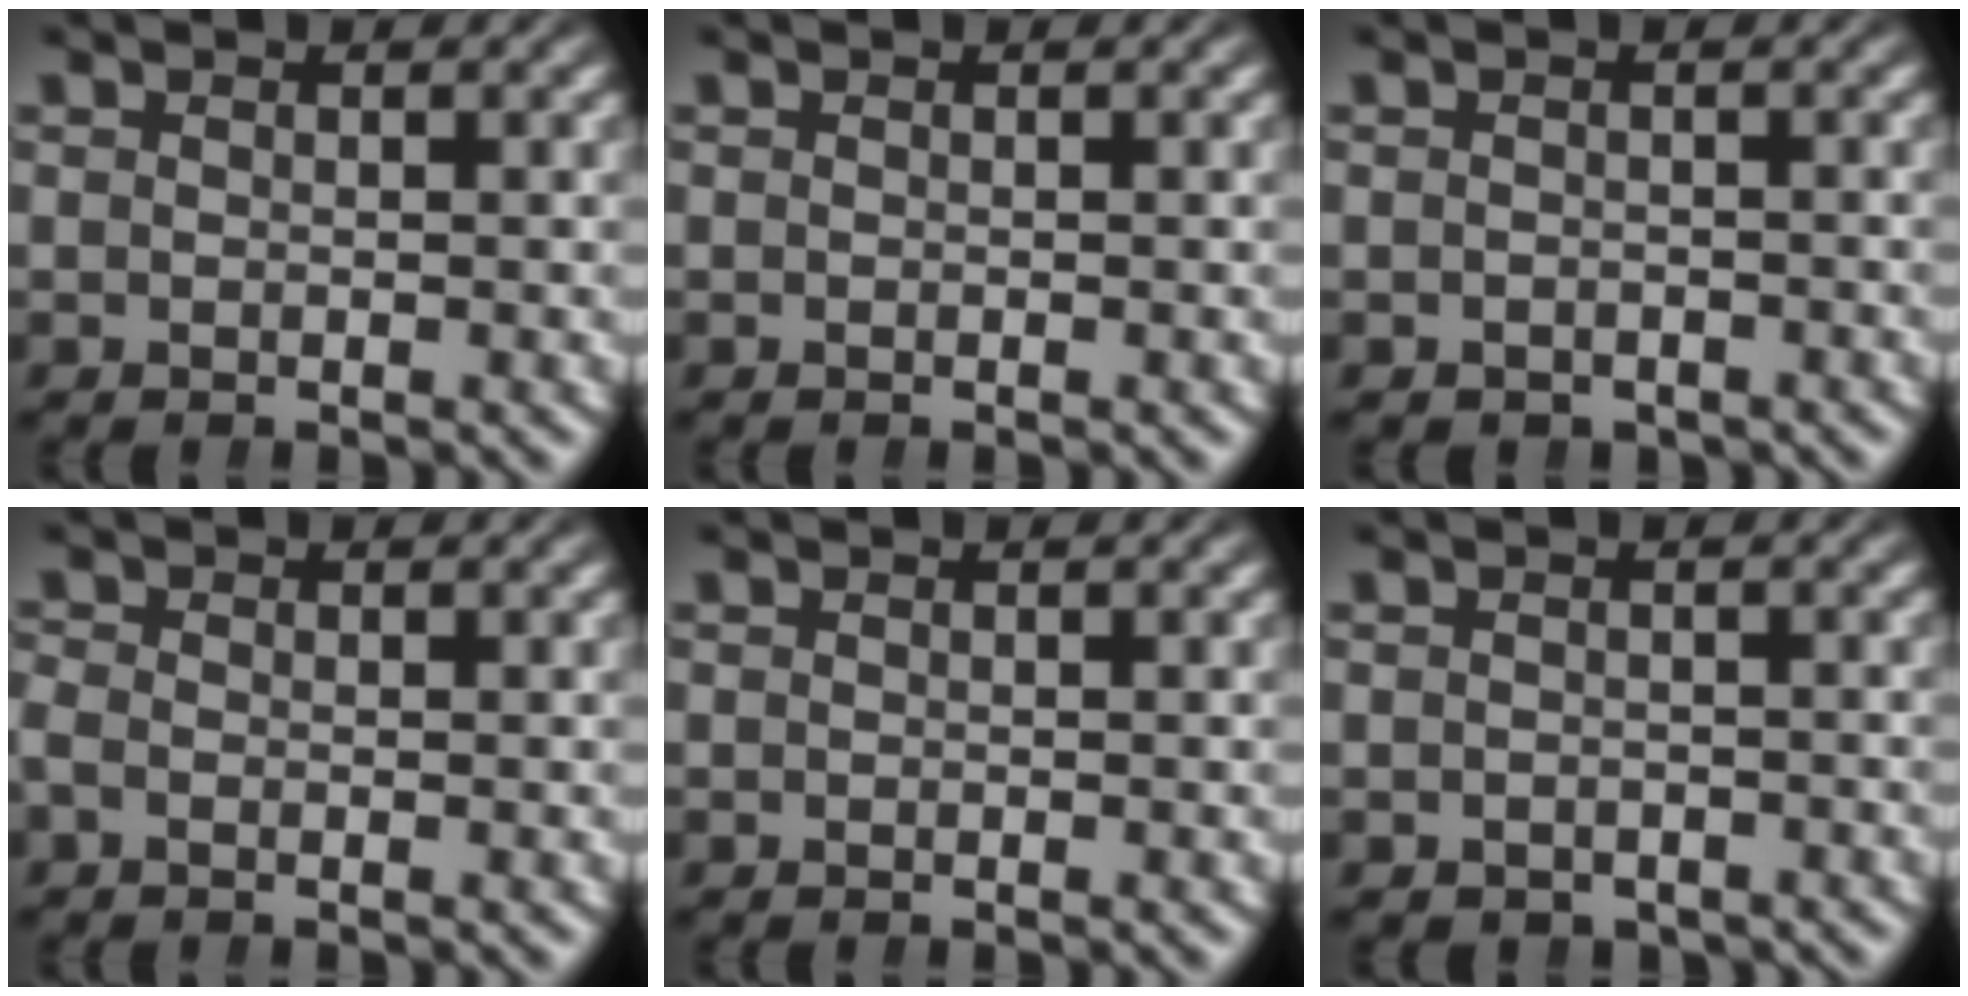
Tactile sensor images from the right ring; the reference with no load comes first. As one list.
[{"total": 0.0}, {"total": 1.9, "force": [-1.6, 1.1, -0.2], "torque": [0.008, -0.014, -0.018]}, {"total": 0.9, "force": [-0.7, 0.5, 0.3], "torque": [-0.011, -0.005, -0.012]}, {"total": 0.0}, {"total": 2.7, "force": [-2.2, 1.5, 0.1], "torque": [0.007, -0.016, -0.027]}]